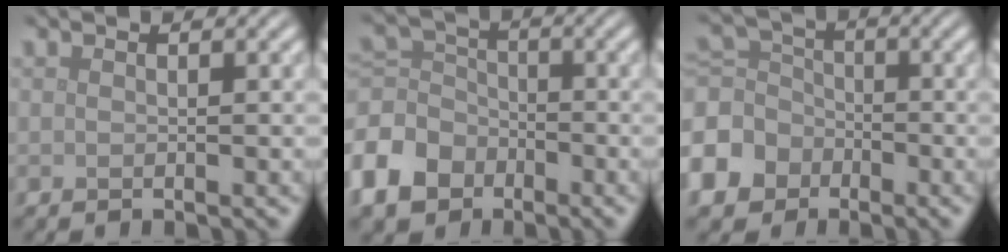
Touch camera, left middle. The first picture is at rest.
{"total": 7.2, "force": [-3.9, 5.3, 3.0], "torque": [-0.078, -0.001, -0.097]}
{"total": 6.5, "force": [-3.1, 5.2, 2.2], "torque": [-0.065, 0.000, -0.073]}